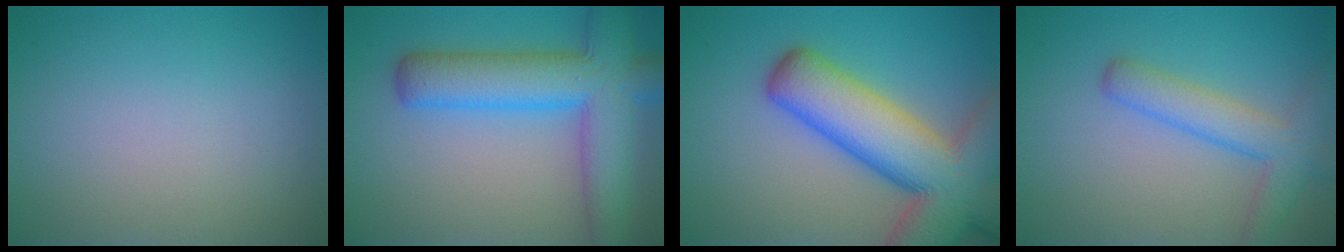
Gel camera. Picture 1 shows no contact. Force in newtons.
{"total": 8.9, "press": 8.9, "slide": 0.4}
{"total": 13.5, "press": 13.5, "slide": 0.8}
{"total": 4.3, "press": 4.3, "slide": 0.2}